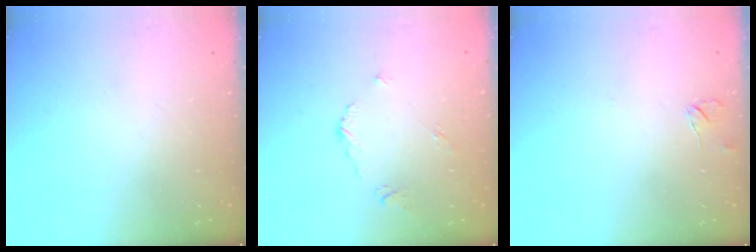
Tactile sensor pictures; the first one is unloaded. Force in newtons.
{"total": 4.8, "press": 4.8, "slide": 0.3}
{"total": 3.0, "press": 3.0, "slide": 0.4}